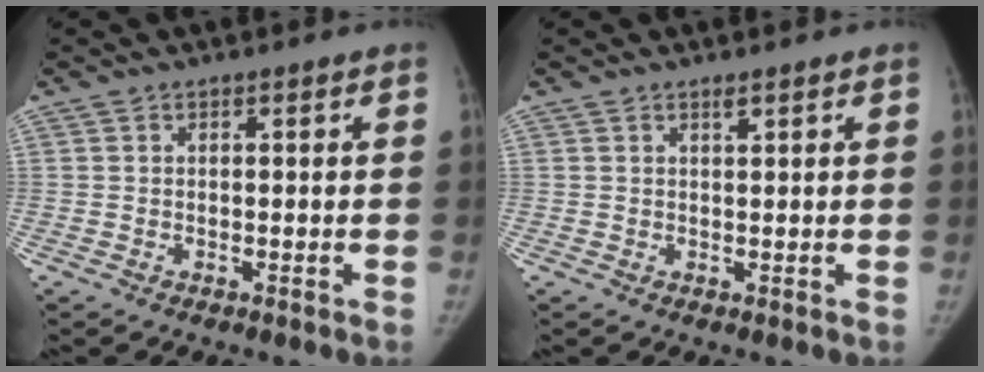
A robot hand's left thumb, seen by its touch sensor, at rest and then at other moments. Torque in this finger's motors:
{"motor_torque": [0.04, 0.00, 0.11, -0.02, -0.02]}